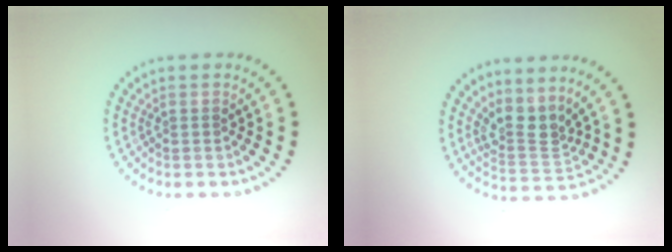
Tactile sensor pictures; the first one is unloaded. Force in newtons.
{"total": 3.0, "press": 2.2, "slide": 2.1}